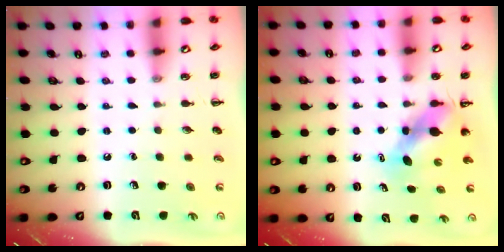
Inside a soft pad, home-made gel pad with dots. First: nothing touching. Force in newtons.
{"total": 6.2, "press": 6.1, "slide": 1.1}